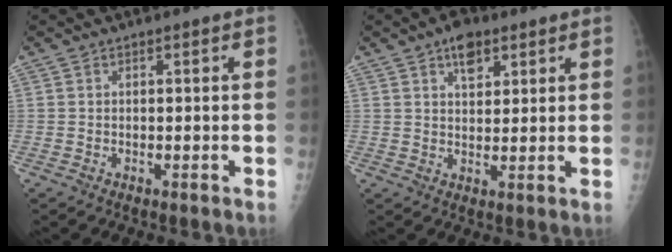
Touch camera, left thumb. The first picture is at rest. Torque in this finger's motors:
{"motor_torque": [0.82, 0.74, 0.69, -0.29, 0.12]}